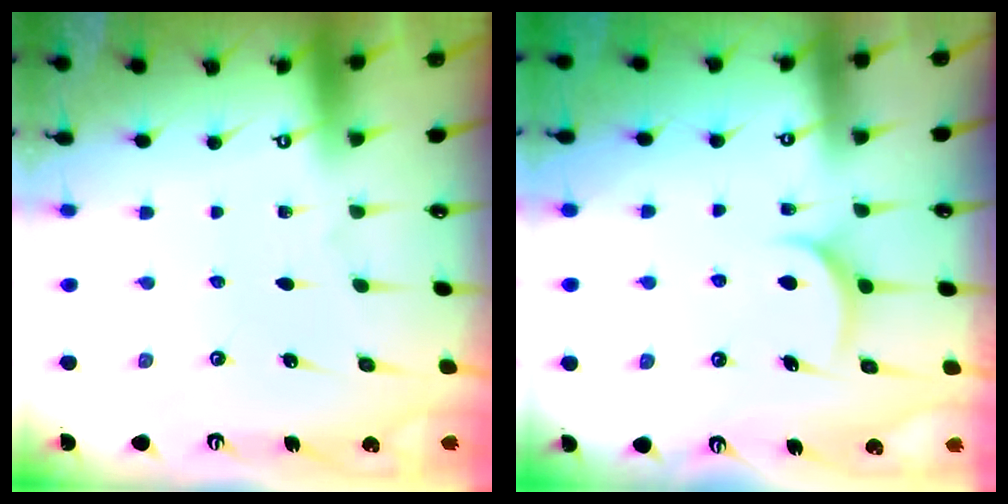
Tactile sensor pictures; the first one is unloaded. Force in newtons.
{"total": 6.1, "press": 6.1, "slide": 0.2}